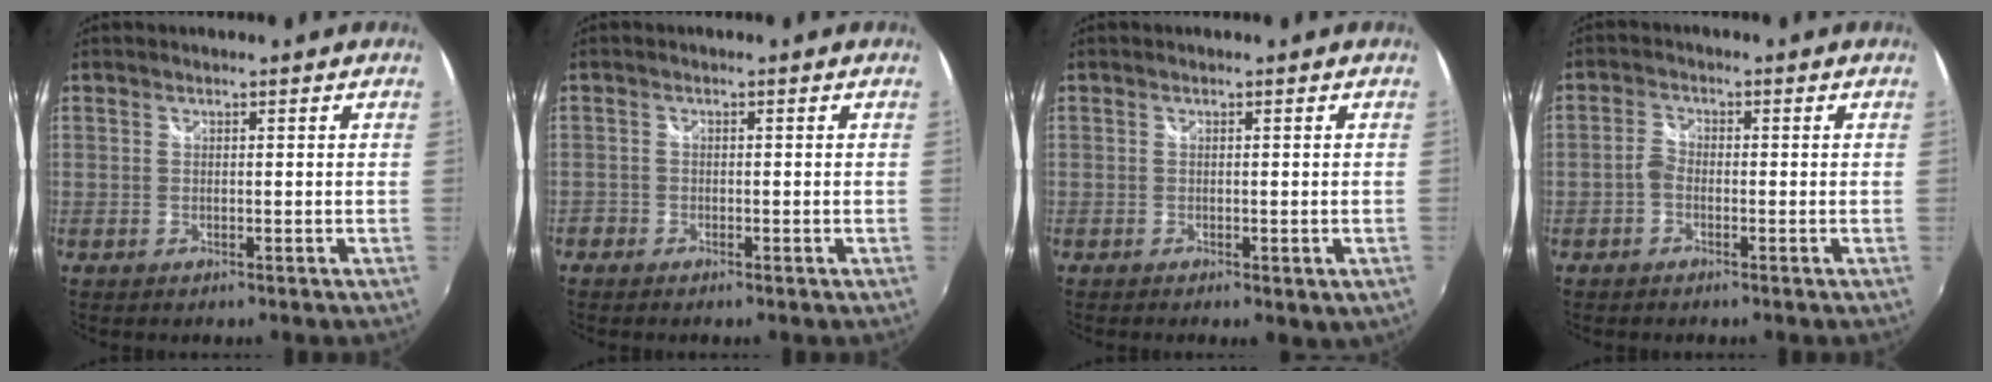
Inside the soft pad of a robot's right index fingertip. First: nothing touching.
{"total": 1.5, "force": [-1.1, 0.9, 0.3], "torque": [-0.011, -0.002, -0.024]}
{"total": 2.8, "force": [-1.1, 0.9, 2.4], "torque": [-0.037, -0.013, -0.010]}
{"total": 2.2, "force": [-1.3, 1.3, 1.2], "torque": [-0.027, 0.005, -0.028]}